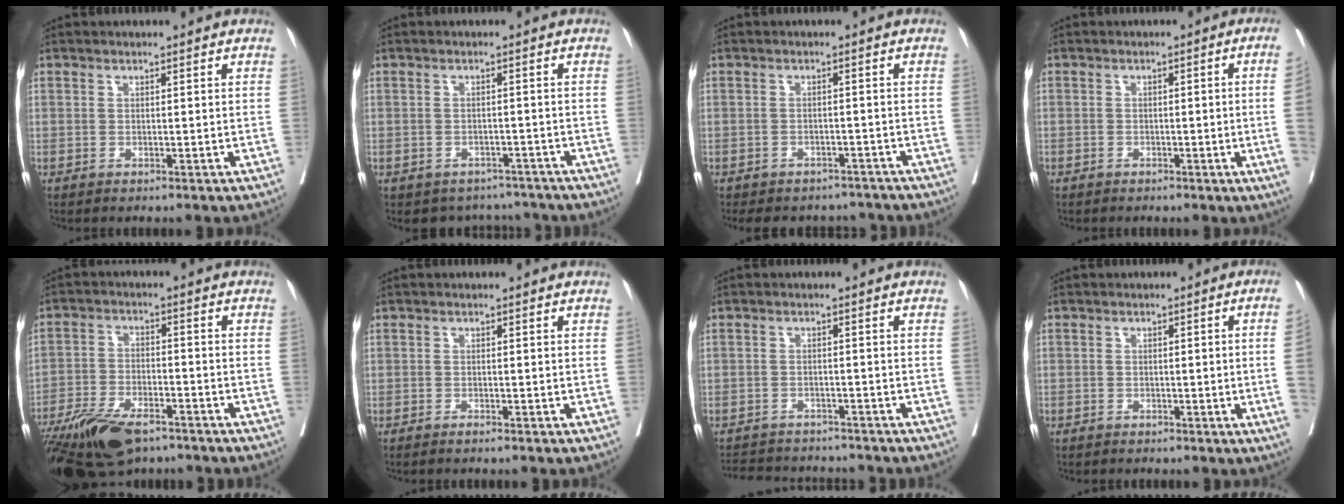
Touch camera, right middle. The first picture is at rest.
{"total": 5.6, "force": [-4.9, 2.8, -0.1], "torque": [0.018, 0.020, -0.057]}
{"total": 9.8, "force": [-8.9, 3.9, 1.6], "torque": [-0.025, 0.011, -0.101]}
{"total": 5.2, "force": [-1.0, -1.0, 4.9], "torque": [-0.057, -0.003, -0.014]}
{"total": 14.5, "force": [-10.2, 5.3, 8.8], "torque": [-0.175, -0.022, -0.179]}
{"total": 1.0, "force": [-0.8, 0.0, 0.6], "torque": [-0.013, -0.002, -0.013]}
{"total": 9.9, "force": [-9.3, 2.5, 2.3], "torque": [-0.043, 0.007, -0.123]}
{"total": 3.9, "force": [-0.9, -0.7, 3.7], "torque": [-0.045, 0.000, -0.011]}